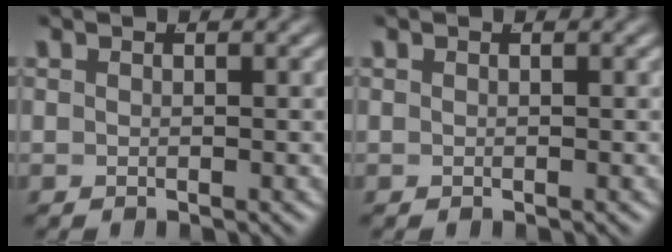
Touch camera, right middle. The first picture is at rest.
{"total": 0.0}